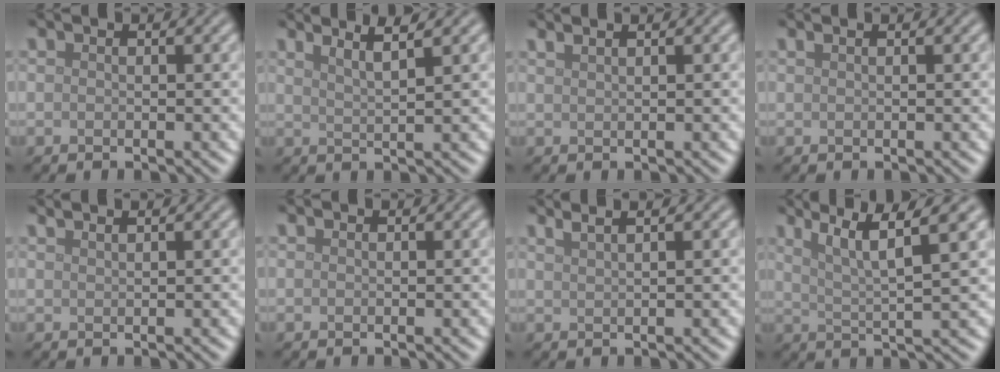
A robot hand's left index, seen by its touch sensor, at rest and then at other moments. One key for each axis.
{"total": 2.9, "fx": 2.0, "fy": 0.7, "fz": 2.0, "tx": -0.019, "ty": 0.018, "tz": 0.018}
{"total": 1.9, "fx": 1.4, "fy": 0.8, "fz": 1.0, "tx": -0.004, "ty": 0.001, "tz": 0.005}
{"total": 0.8, "fx": 0.5, "fy": 0.3, "fz": 0.5, "tx": -0.006, "ty": 0.000, "tz": 0.004}
{"total": 1.5, "fx": 1.2, "fy": 0.5, "fz": 0.7, "tx": 0.002, "ty": -0.001, "tz": 0.007}
{"total": 0.0}
{"total": 3.5, "fx": 2.4, "fy": 1.4, "fz": 2.1, "tx": -0.008, "ty": 0.022, "tz": 0.007}
{"total": 5.8, "fx": 3.2, "fy": 0.9, "fz": 4.8, "tx": -0.078, "ty": 0.008, "tz": 0.057}